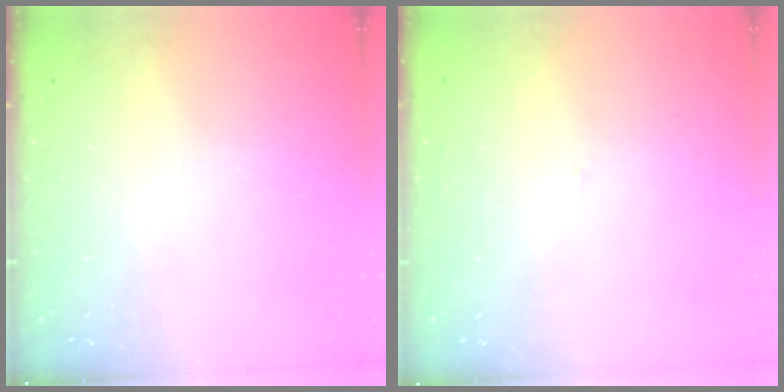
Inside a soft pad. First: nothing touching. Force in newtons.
{"total": 1.7, "press": 1.6, "slide": 0.1}